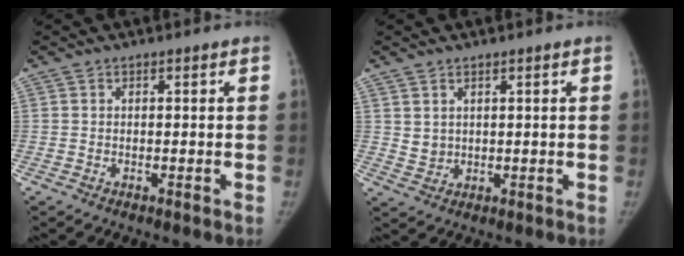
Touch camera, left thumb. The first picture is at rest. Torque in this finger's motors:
{"motor_torque": [-0.13, 0.18, -0.22, -0.47, 0.00]}